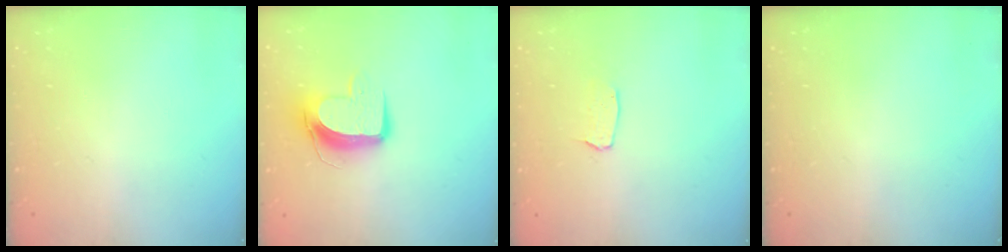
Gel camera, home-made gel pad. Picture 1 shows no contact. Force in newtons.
{"total": 10.5, "press": 10.4, "slide": 0.8}
{"total": 2.9, "press": 2.9, "slide": 0.2}
{"total": 0.0}